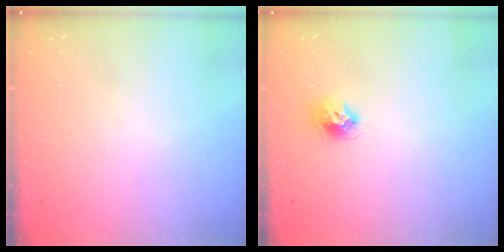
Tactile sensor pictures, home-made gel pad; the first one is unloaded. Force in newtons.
{"total": 8.4, "press": 8.3, "slide": 0.7}